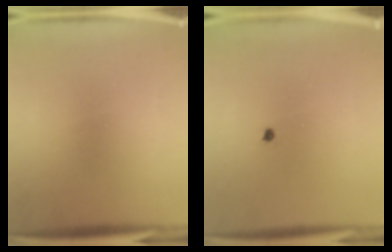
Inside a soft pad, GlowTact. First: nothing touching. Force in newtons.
{"total": 0.5}